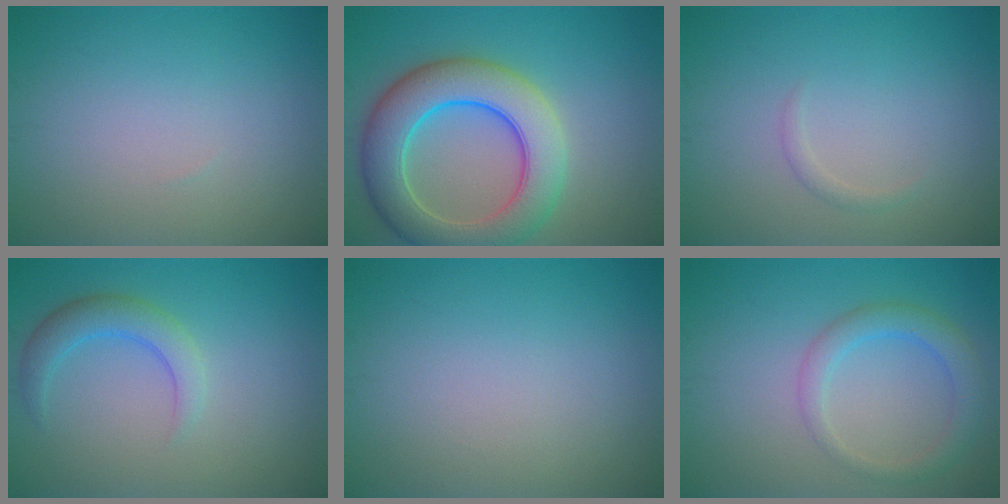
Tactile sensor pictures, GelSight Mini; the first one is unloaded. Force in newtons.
{"total": 8.8, "press": 8.8, "slide": 0.4}
{"total": 0.8, "press": 0.8, "slide": 0.0}
{"total": 3.0, "press": 3.0, "slide": 0.2}
{"total": 0.0}
{"total": 3.1, "press": 3.1, "slide": 0.2}